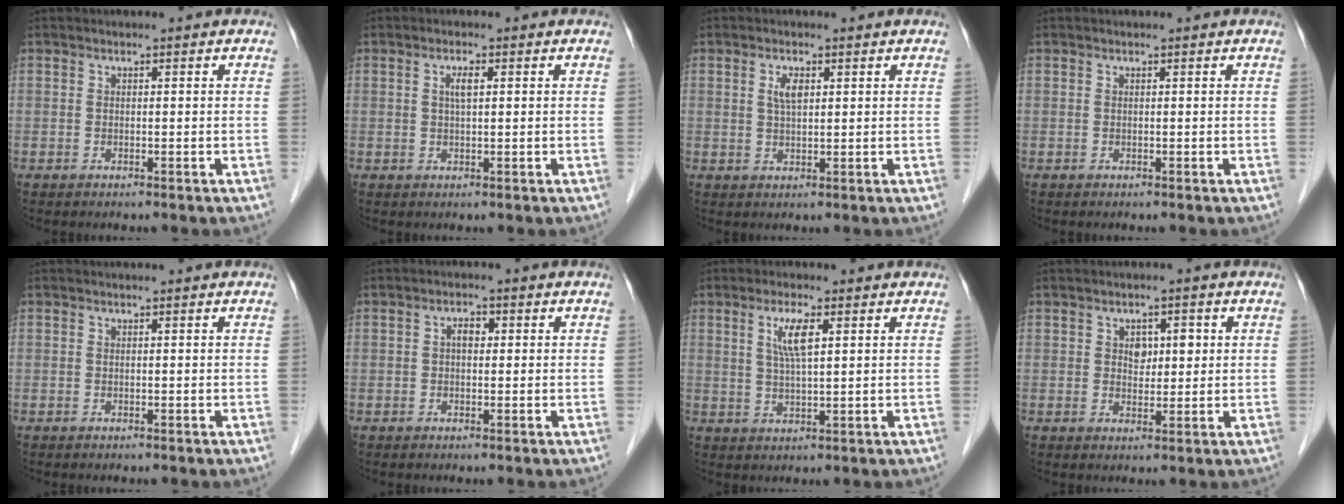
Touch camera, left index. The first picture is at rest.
{"total": 2.0, "force": [0.5, 0.4, 1.8], "torque": [-0.037, 0.004, 0.010]}
{"total": 2.4, "force": [0.9, 0.9, 2.1], "torque": [-0.043, 0.004, 0.018]}
{"total": 0.0}
{"total": 0.0}
{"total": 1.9, "force": [0.2, 1.1, 1.5], "torque": [-0.027, 0.010, 0.002]}
{"total": 4.6, "force": [1.7, 0.5, 4.2], "torque": [-0.086, 0.001, 0.035]}
{"total": 3.3, "force": [0.9, 2.1, 2.4], "torque": [-0.035, 0.009, 0.015]}